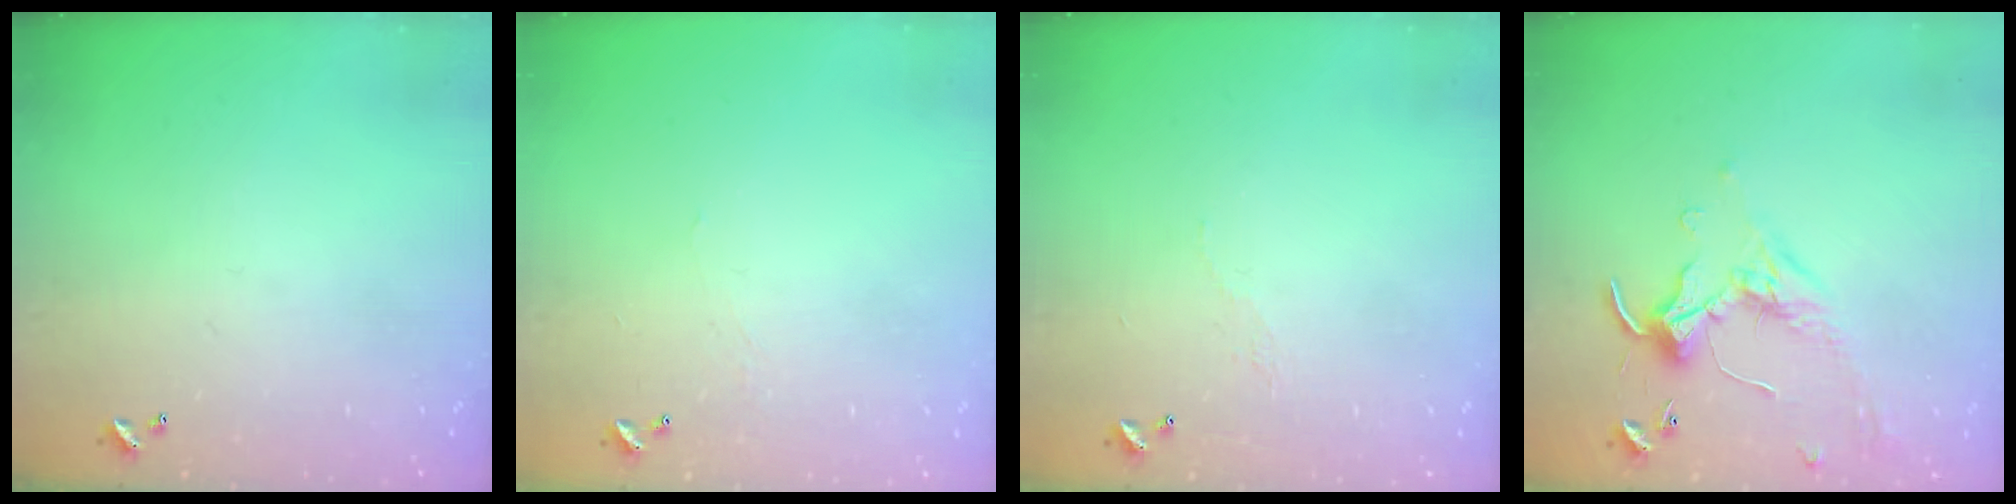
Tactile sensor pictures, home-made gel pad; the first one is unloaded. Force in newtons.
{"total": 0.9, "press": 0.7, "slide": 0.4}
{"total": 2.9, "press": 2.9, "slide": 0.5}
{"total": 0.0}